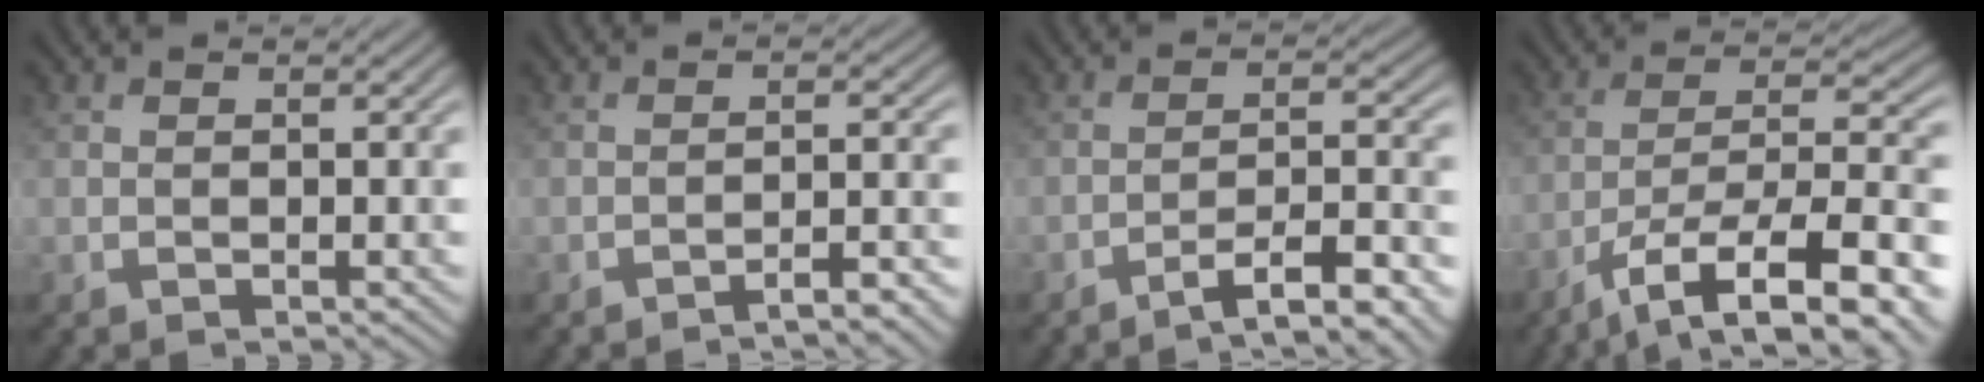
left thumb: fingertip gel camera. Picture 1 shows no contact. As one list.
[{"total": 3.6, "force": [-2.9, 0.3, 2.1], "torque": [-0.024, 0.016, -0.052]}, {"total": 8.0, "force": [-5.5, 1.4, 5.6], "torque": [-0.083, 0.011, -0.091]}, {"total": 13.7, "force": [-7.6, 4.6, 10.4], "torque": [-0.188, -0.015, -0.123]}]